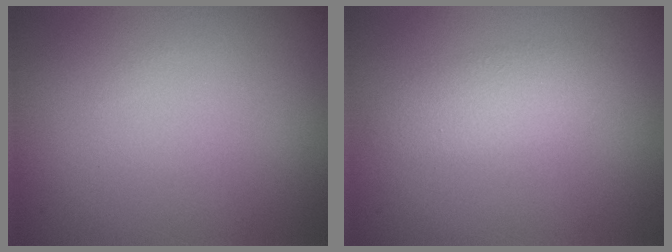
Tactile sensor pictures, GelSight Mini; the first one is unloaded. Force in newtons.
{"total": 2.6, "press": 2.6, "slide": 0.1}